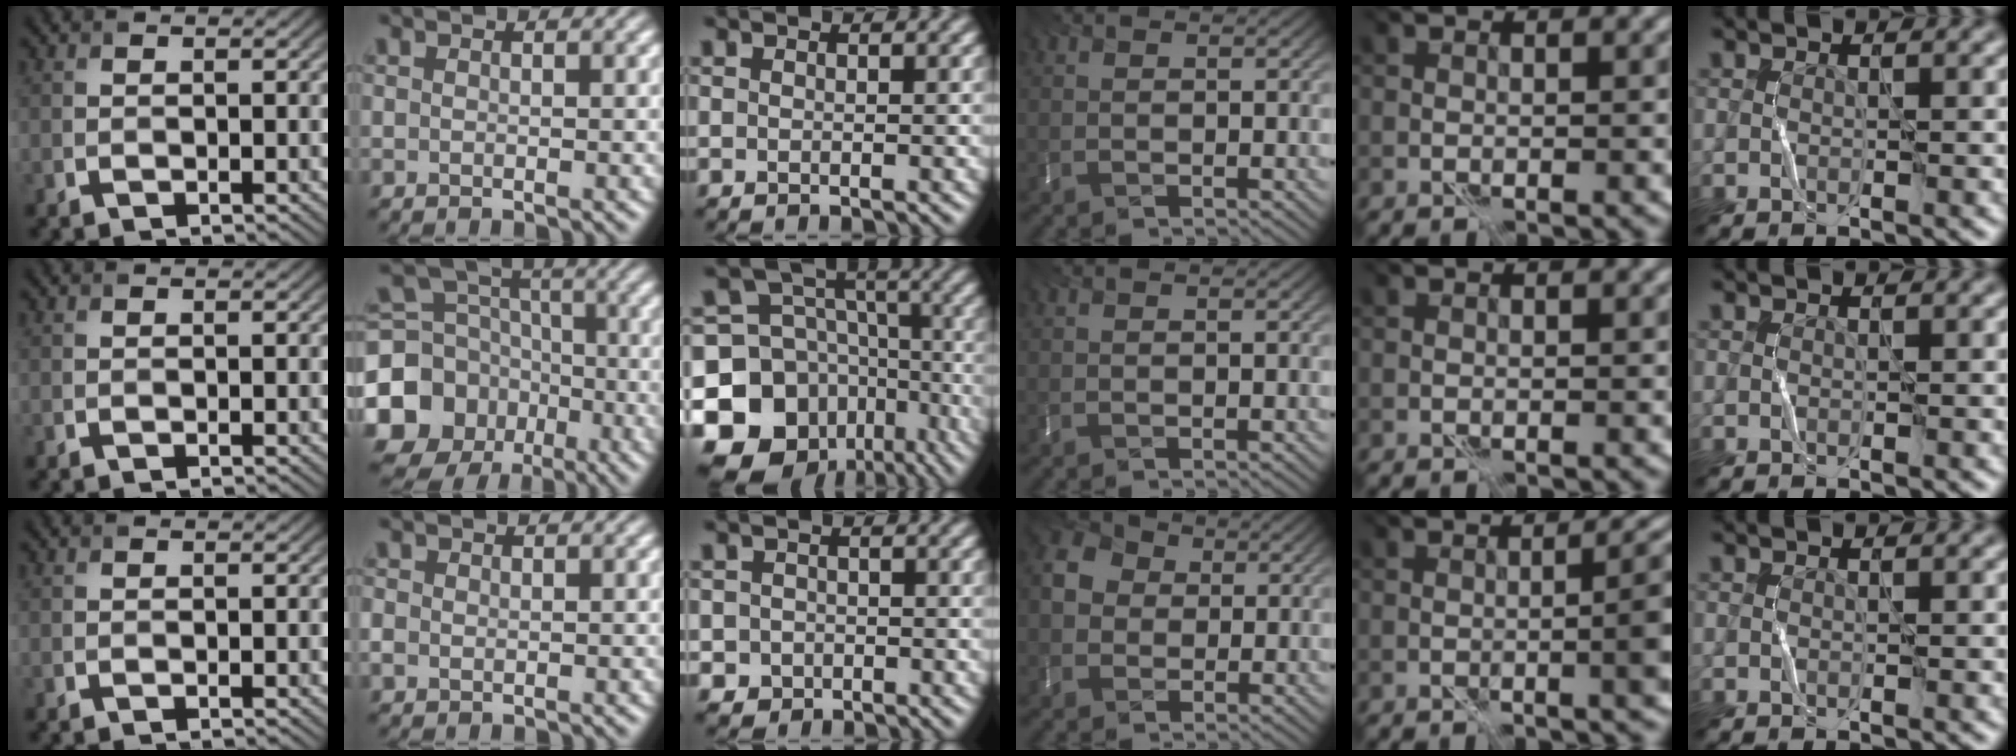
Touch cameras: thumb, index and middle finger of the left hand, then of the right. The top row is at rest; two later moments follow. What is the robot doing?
{"motion": "fold", "object": "bubble wrap"}